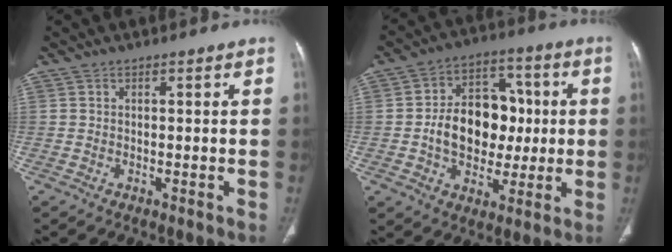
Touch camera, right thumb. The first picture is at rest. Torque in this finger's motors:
{"motor_torque": [1.79, 2.12, 1.32, -0.40, 0.10]}